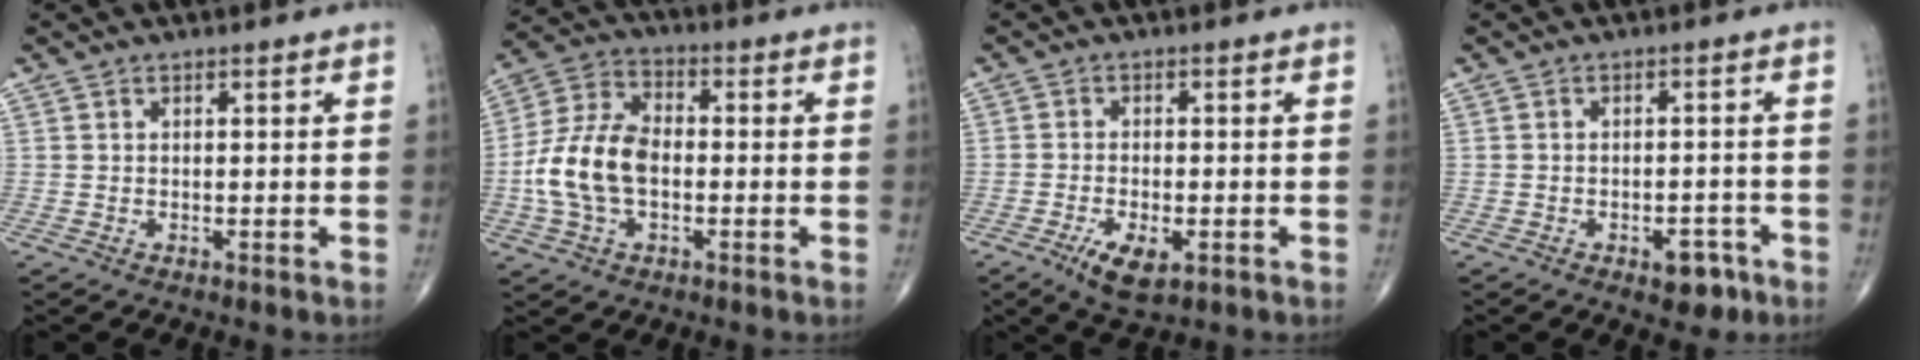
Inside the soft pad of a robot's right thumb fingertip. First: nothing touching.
{"total": 12.7, "force": [-1.7, 7.8, 9.8], "torque": [-0.198, 0.029, -0.039]}
{"total": 6.3, "force": [-2.8, 2.6, 5.0], "torque": [-0.090, -0.001, -0.044]}
{"total": 4.9, "force": [-2.7, 2.6, 3.1], "torque": [-0.023, 0.015, -0.033]}